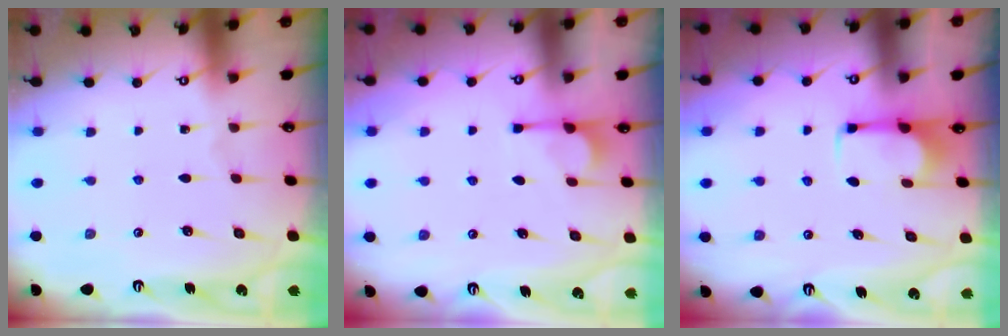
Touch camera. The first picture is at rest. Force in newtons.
{"total": 0.8, "press": 0.1, "slide": 0.8}
{"total": 4.9, "press": 4.9, "slide": 0.6}